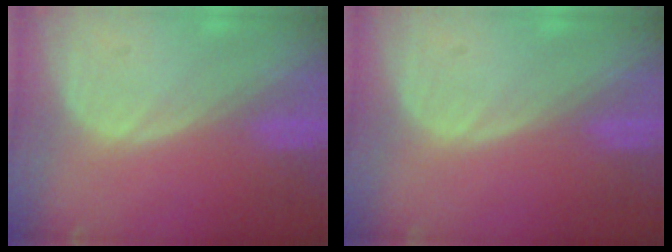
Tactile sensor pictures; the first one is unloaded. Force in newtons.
{"total": 0.0}